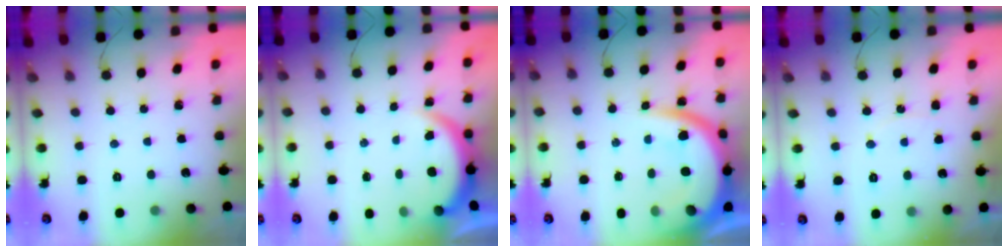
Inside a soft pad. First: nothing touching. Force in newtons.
{"total": 3.7, "press": 3.7, "slide": 0.1}
{"total": 16.1, "press": 16.0, "slide": 1.7}
{"total": 5.5, "press": 5.5, "slide": 0.5}